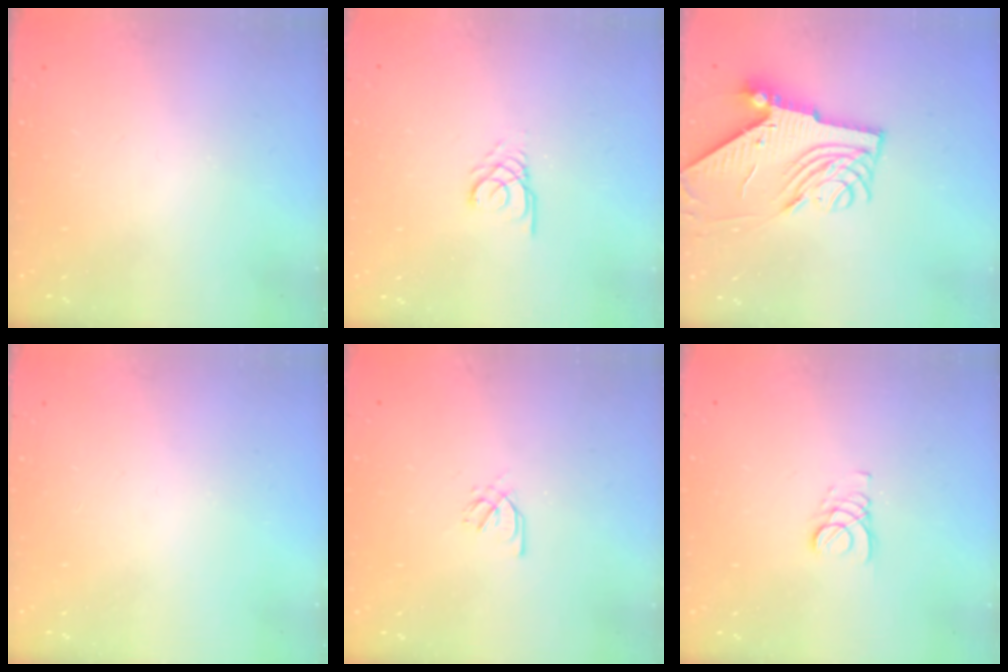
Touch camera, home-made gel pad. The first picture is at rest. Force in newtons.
{"total": 2.7, "press": 2.7, "slide": 0.3}
{"total": 9.2, "press": 9.1, "slide": 1.3}
{"total": 0.0}
{"total": 2.1, "press": 2.0, "slide": 0.7}
{"total": 2.7, "press": 2.7, "slide": 0.3}